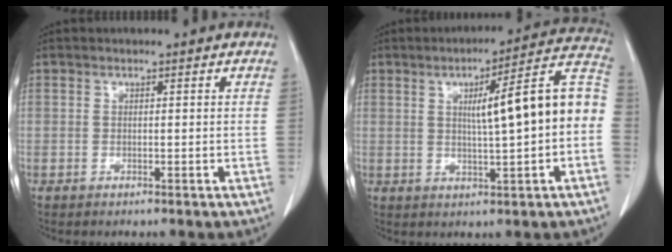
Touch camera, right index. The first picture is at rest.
{"total": 13.6, "force": [0.6, 0.9, 13.6], "torque": [-0.182, 0.034, 0.005]}